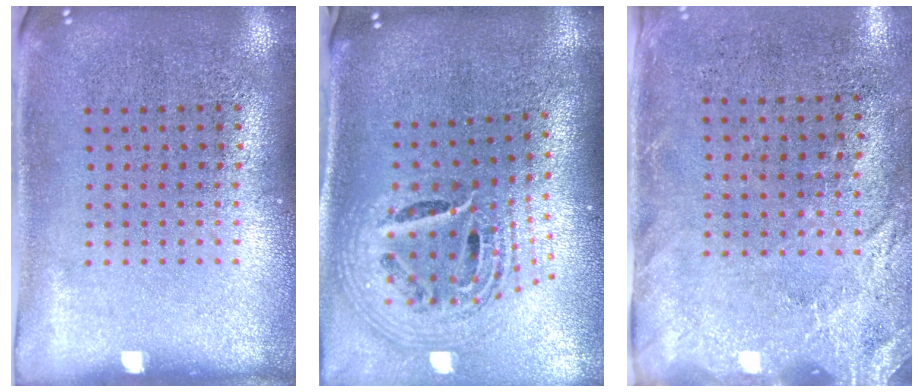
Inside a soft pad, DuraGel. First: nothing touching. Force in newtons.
{"total": 2.3, "press": 1.7, "slide": 1.7}
{"total": 2.6, "press": 2.1, "slide": 1.5}